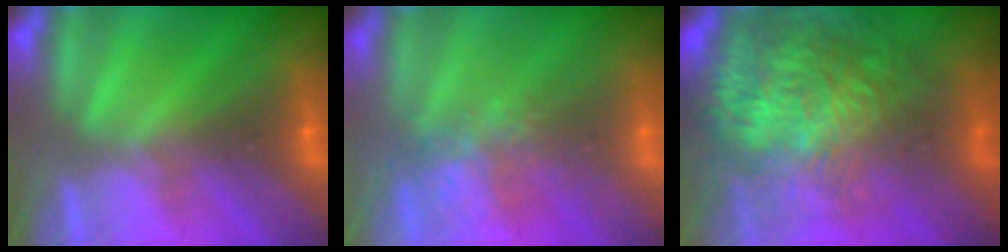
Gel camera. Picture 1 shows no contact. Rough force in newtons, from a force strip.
{"total": 3.5}
{"total": 7.3}